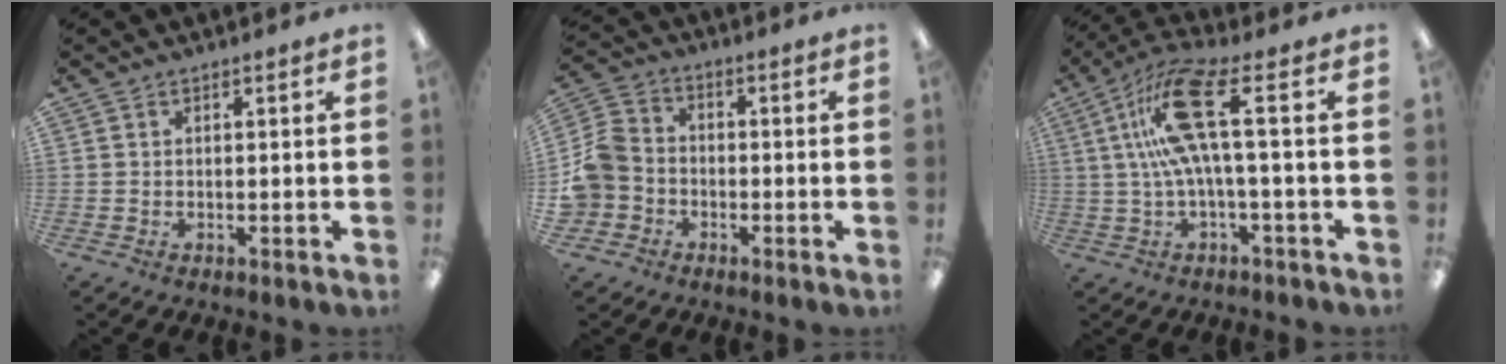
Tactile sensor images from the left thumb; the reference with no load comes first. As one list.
[{"total": 8.0, "force": [-2.8, 6.8, 3.0], "torque": [-0.068, 0.037, -0.049]}, {"total": 15.7, "force": [3.2, 3.8, 14.9], "torque": [-0.304, -0.004, 0.044]}]